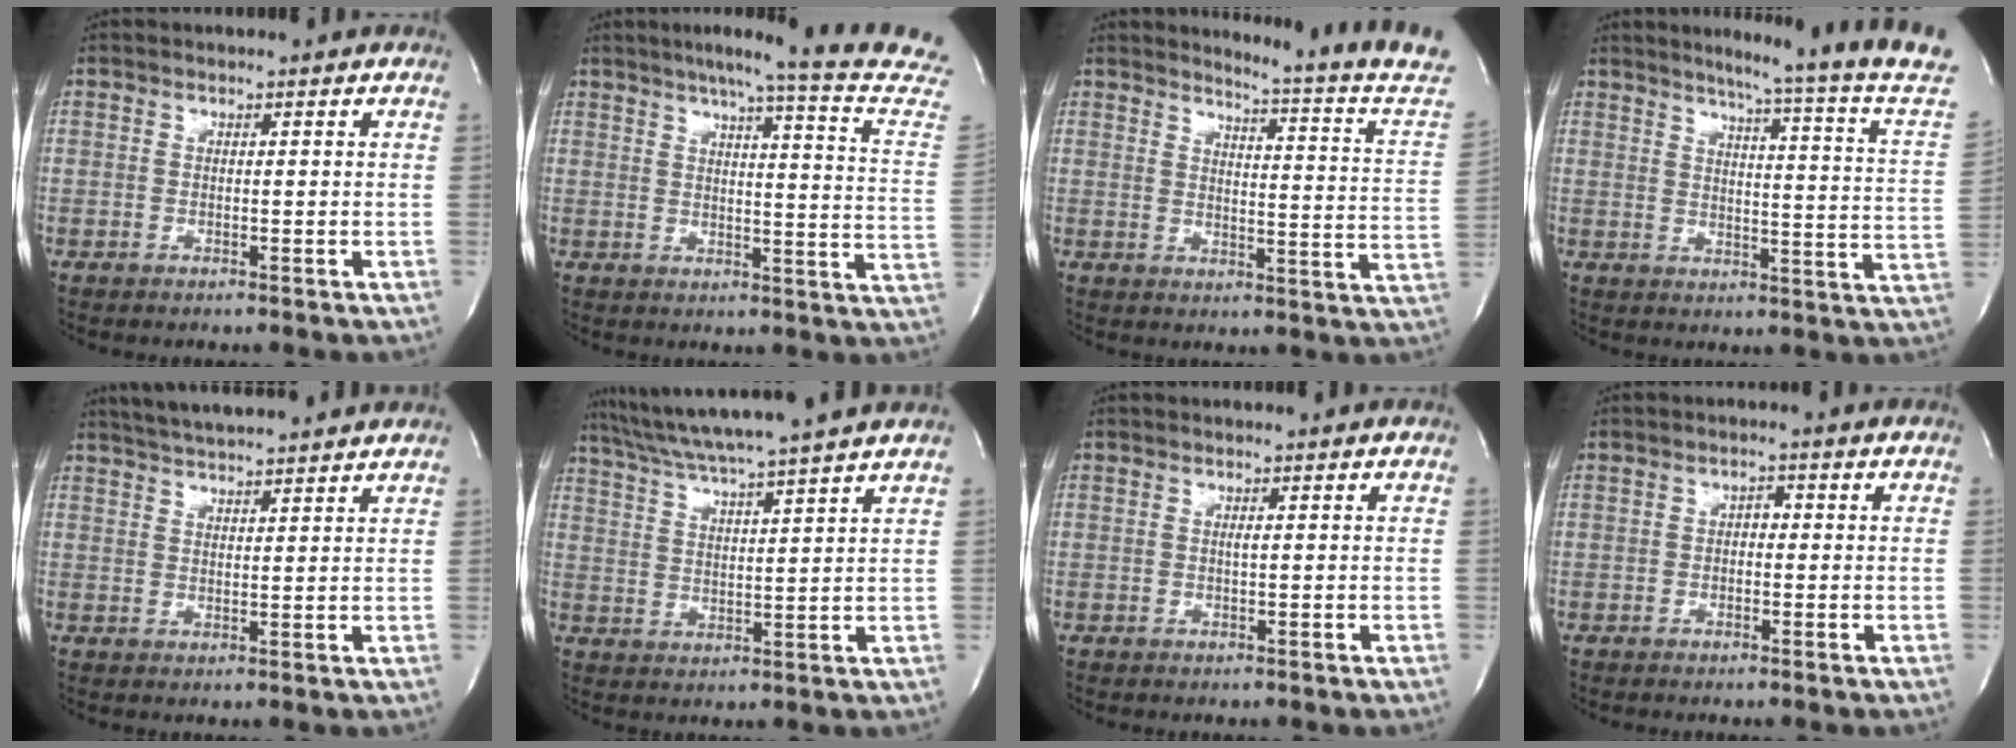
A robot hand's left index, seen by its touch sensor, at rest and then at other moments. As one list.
[{"total": 19.9, "force": [17.2, -1.0, 10.0], "torque": [-0.136, -0.057, 0.194]}, {"total": 15.3, "force": [14.5, -2.6, 4.0], "torque": [-0.067, -0.120, 0.158]}, {"total": 19.5, "force": [16.6, -3.1, 9.7], "torque": [-0.146, -0.085, 0.193]}, {"total": 11.1, "force": [10.2, 0.4, 4.4], "torque": [-0.079, 0.026, 0.146]}, {"total": 14.7, "force": [12.8, -1.9, 6.9], "torque": [-0.126, 0.005, 0.191]}, {"total": 0.6, "force": [0.1, 0.0, 0.6], "torque": [-0.014, 0.000, 0.002]}, {"total": 1.4, "force": [-0.1, 0.9, 1.0], "torque": [-0.011, 0.006, -0.005]}]